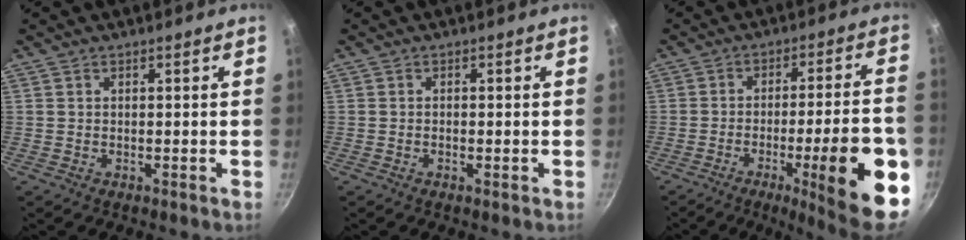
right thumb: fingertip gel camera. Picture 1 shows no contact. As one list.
[{"total": 0.8, "force": [-0.2, 0.1, 0.7], "torque": [-0.016, 0.000, -0.004]}, {"total": 20.6, "force": [-7.2, 4.1, 18.8], "torque": [-0.238, 0.025, -0.094]}]